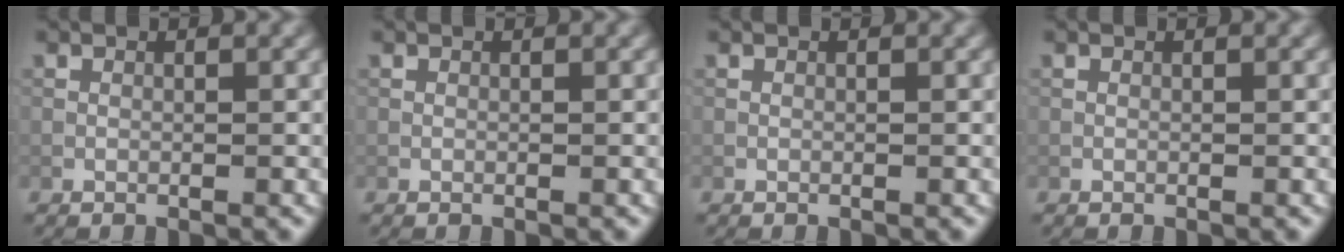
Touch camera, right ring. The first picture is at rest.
{"total": 0.0}
{"total": 0.0}
{"total": 0.0}